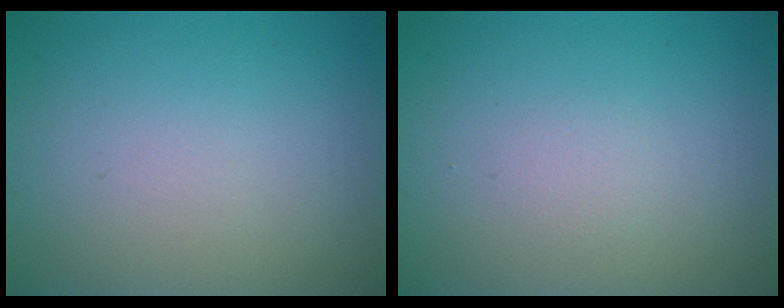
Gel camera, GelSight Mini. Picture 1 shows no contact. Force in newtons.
{"total": 0.7, "press": 0.7, "slide": 0.0}